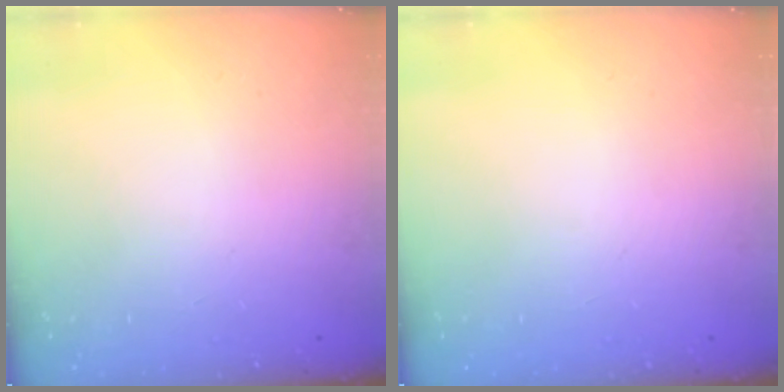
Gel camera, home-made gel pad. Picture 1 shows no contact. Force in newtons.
{"total": 0.0}